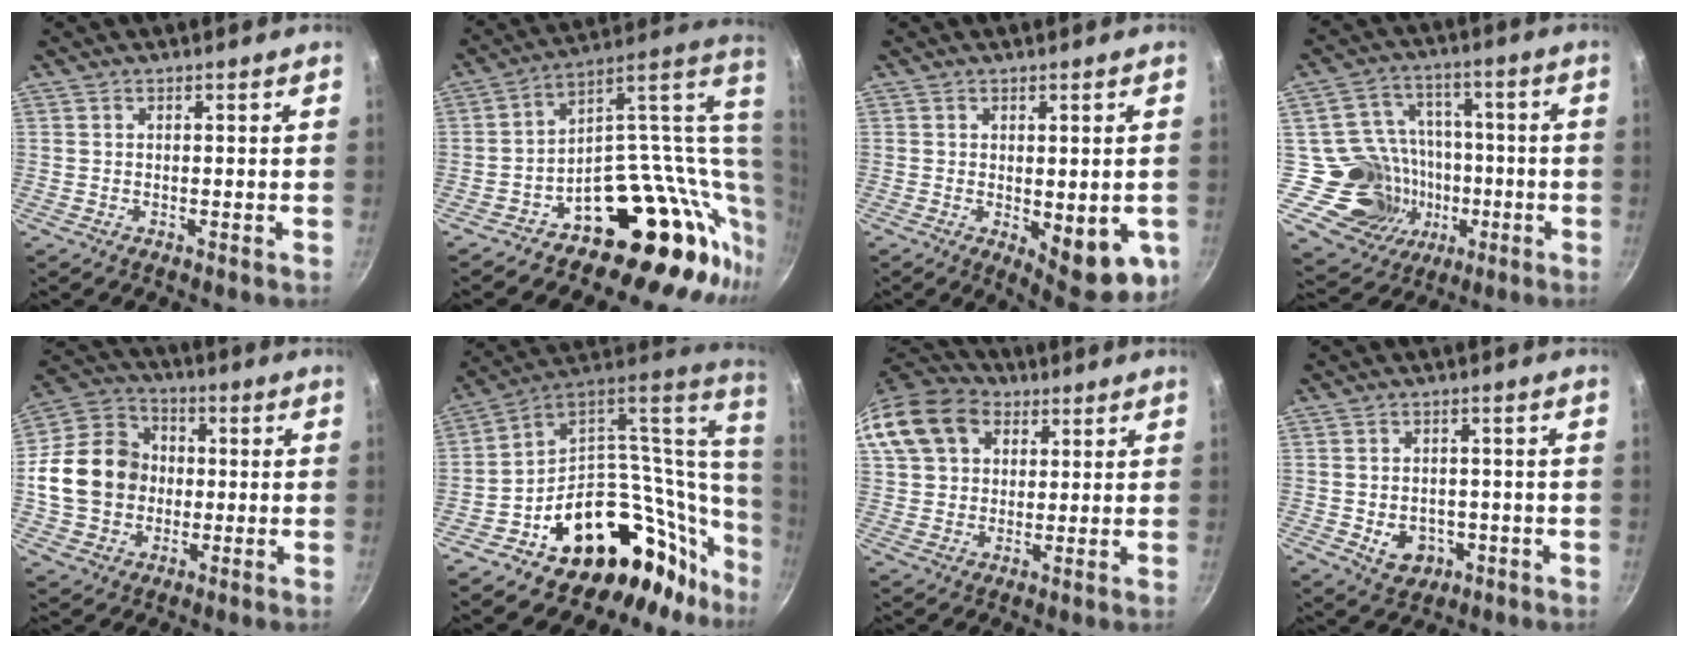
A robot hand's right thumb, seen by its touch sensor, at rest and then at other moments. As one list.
[{"total": 22.1, "force": [4.7, 15.4, 15.1], "torque": [-0.158, -0.019, 0.059]}, {"total": 12.2, "force": [-2.4, 5.0, 10.9], "torque": [-0.109, -0.016, -0.019]}, {"total": 16.5, "force": [-3.1, 15.3, 5.1], "torque": [-0.044, 0.042, -0.039]}, {"total": 16.7, "force": [-0.5, 14.1, 8.8], "torque": [-0.132, 0.030, -0.014]}, {"total": 28.9, "force": [-2.0, 23.8, 16.3], "torque": [-0.160, 0.034, -0.037]}, {"total": 17.3, "force": [6.5, 13.1, 9.3], "torque": [-0.178, 0.024, 0.108]}, {"total": 6.4, "force": [-1.7, 5.1, 3.6], "torque": [-0.031, 0.011, -0.012]}]